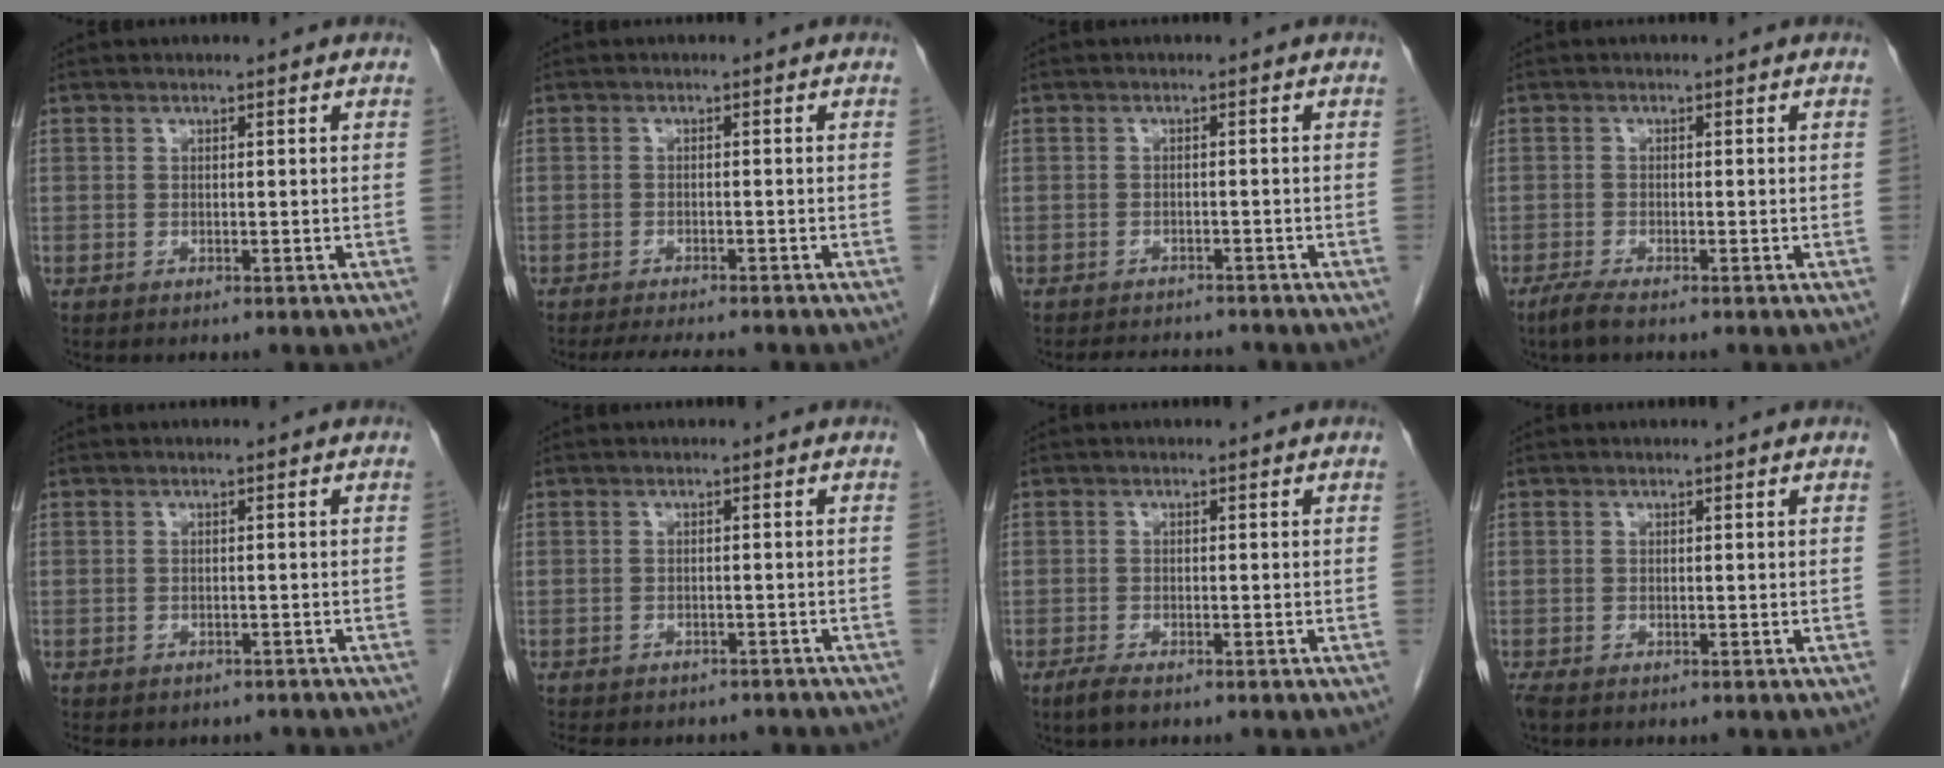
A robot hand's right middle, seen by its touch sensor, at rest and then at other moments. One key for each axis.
{"total": 6.4, "fx": -5.6, "fy": 0.9, "fz": 3.0, "tx": -0.043, "ty": -0.013, "tz": -0.083}
{"total": 5.1, "fx": -4.8, "fy": 1.1, "fz": 1.2, "tx": -0.017, "ty": -0.006, "tz": -0.067}
{"total": 2.2, "fx": -1.7, "fy": 0.1, "fz": 1.4, "tx": -0.039, "ty": -0.007, "tz": -0.036}
{"total": 7.2, "fx": -5.9, "fy": 3.5, "fz": 2.0, "tx": -0.035, "ty": 0.000, "tz": -0.070}
{"total": 11.9, "fx": -10.3, "fy": 4.4, "fz": 3.8, "tx": -0.077, "ty": 0.001, "tz": -0.117}
{"total": 2.3, "fx": -1.6, "fy": 0.6, "fz": 1.5, "tx": -0.038, "ty": -0.005, "tz": -0.028}
{"total": 1.5, "fx": -1.2, "fy": 0.6, "fz": 0.8, "tx": -0.019, "ty": -0.006, "tz": -0.019}